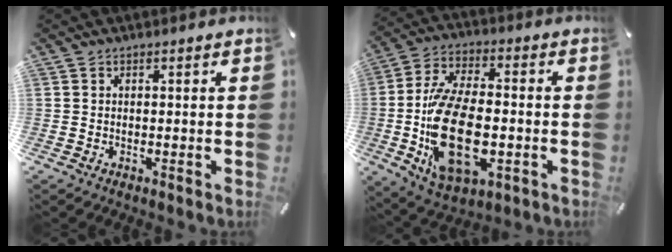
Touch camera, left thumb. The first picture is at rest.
{"total": 20.8, "force": [-3.9, 11.7, 16.7], "torque": [-0.327, -0.008, -0.060]}